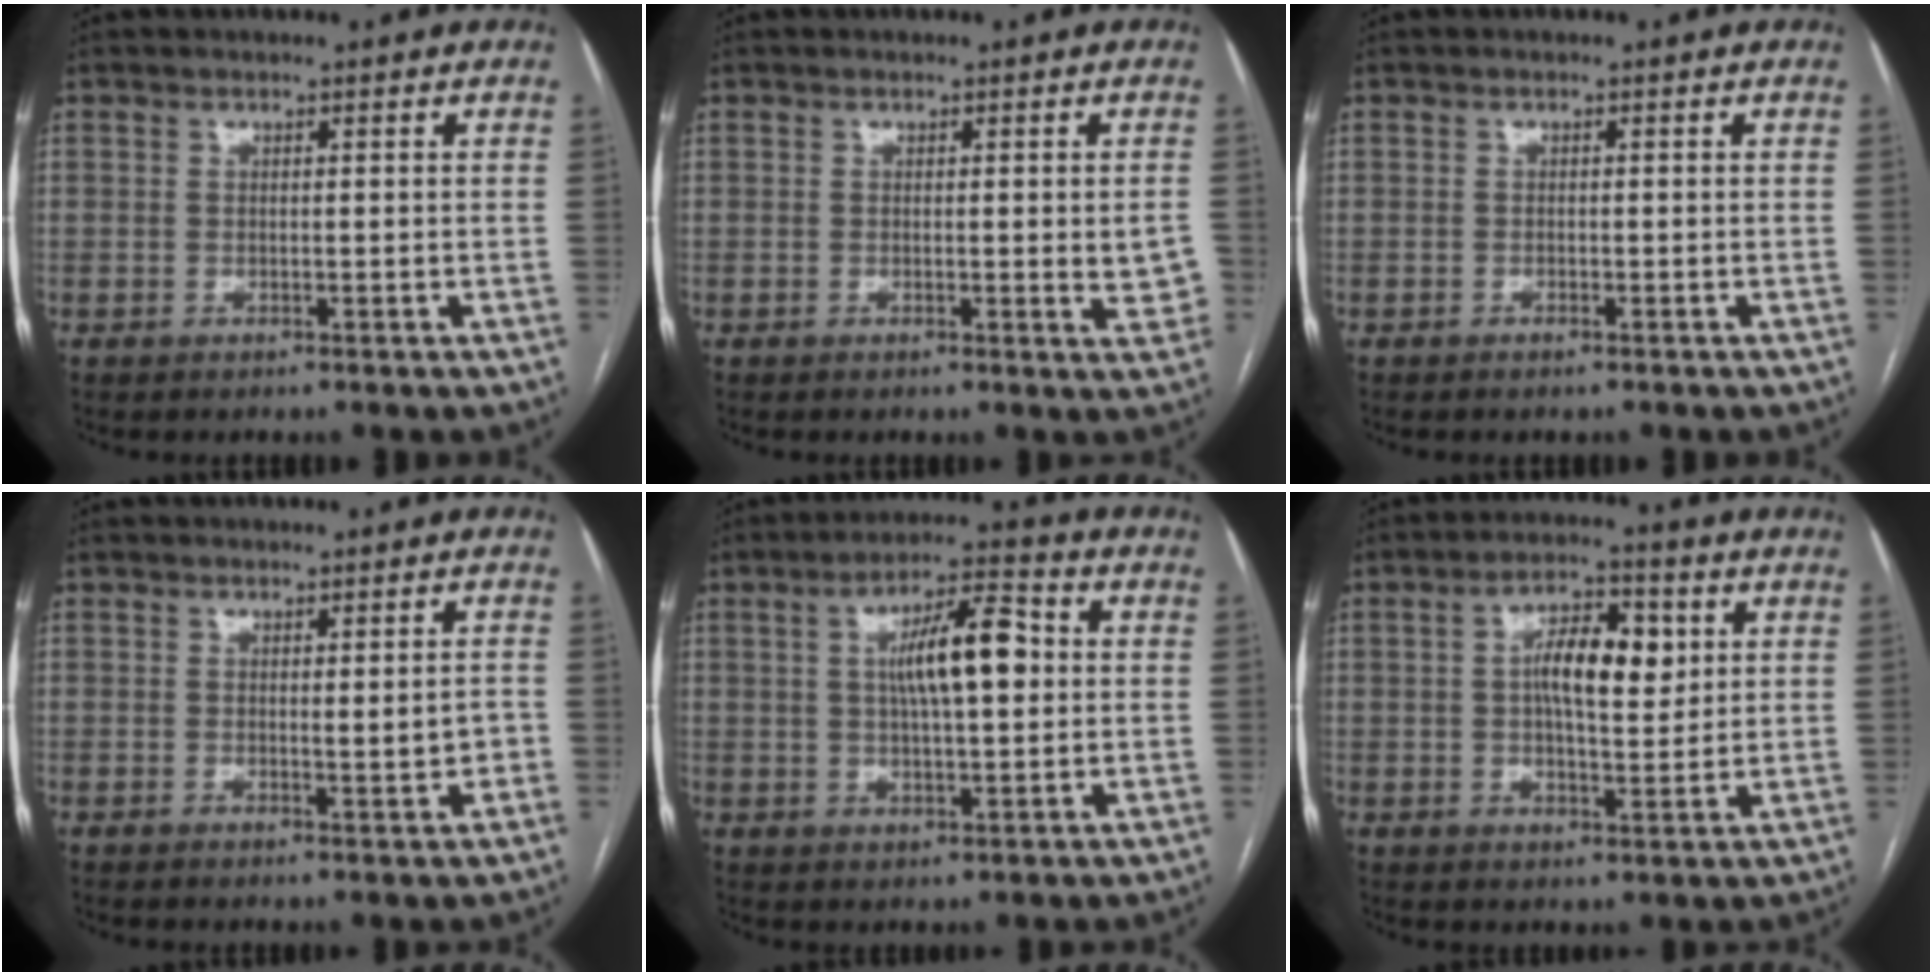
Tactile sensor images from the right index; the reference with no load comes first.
{"total": 3.4, "force": [-0.3, 0.8, 3.3], "torque": [-0.036, -0.004, -0.003]}
{"total": 0.6, "force": [-0.5, 0.2, 0.3], "torque": [-0.009, -0.001, -0.006]}
{"total": 2.7, "force": [-0.3, 0.5, 2.6], "torque": [-0.035, -0.001, 0.000]}
{"total": 9.8, "force": [1.5, 2.4, 9.4], "torque": [-0.165, 0.021, 0.024]}
{"total": 8.7, "force": [1.8, 3.3, 7.8], "torque": [-0.136, 0.016, 0.027]}